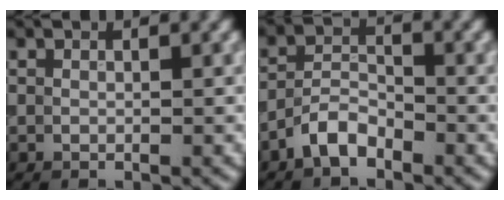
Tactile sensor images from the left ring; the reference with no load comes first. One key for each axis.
{"total": 3.1, "fx": -2.2, "fy": 1.4, "fz": 1.7, "tx": -0.031, "ty": 0.011, "tz": -0.050}